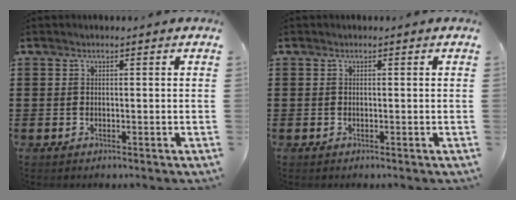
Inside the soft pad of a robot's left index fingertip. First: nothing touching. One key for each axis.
{"total": 0.0}